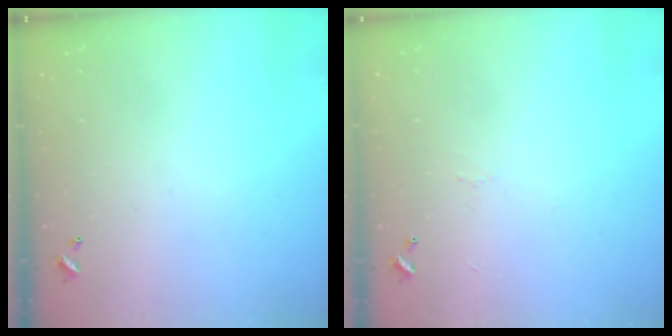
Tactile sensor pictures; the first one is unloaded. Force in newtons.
{"total": 2.3, "press": 2.2, "slide": 0.6}